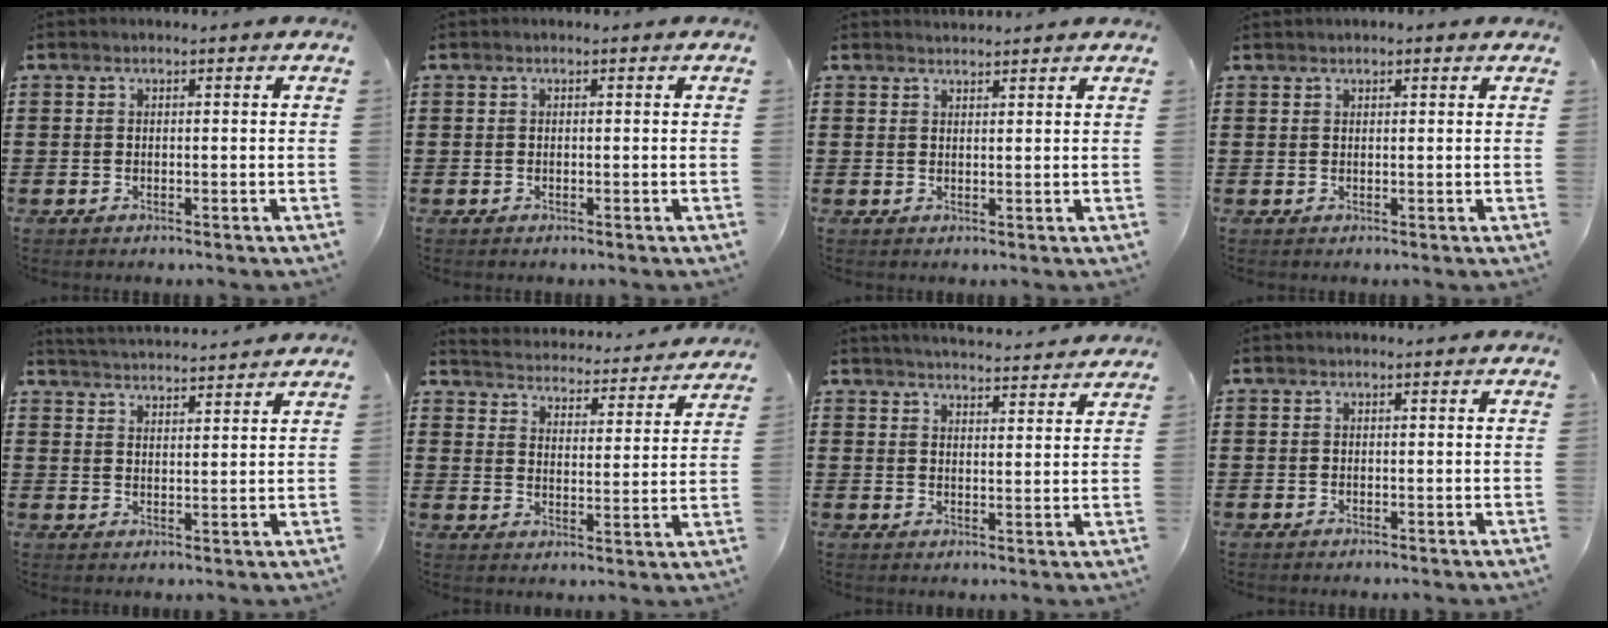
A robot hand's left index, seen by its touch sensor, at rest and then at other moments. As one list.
[{"total": 0.0}, {"total": 1.3, "force": [1.3, -0.1, 0.0], "torque": [-0.002, 0.000, 0.027]}, {"total": 0.8, "force": [0.8, 0.1, 0.3], "torque": [-0.007, 0.000, 0.015]}, {"total": 3.2, "force": [3.1, -0.6, 0.0], "torque": [-0.012, -0.020, 0.054]}, {"total": 4.0, "force": [3.9, -0.4, -0.3], "torque": [-0.020, -0.039, 0.062]}, {"total": 3.6, "force": [3.5, -0.5, 0.4], "torque": [-0.020, -0.023, 0.062]}, {"total": 0.0}]